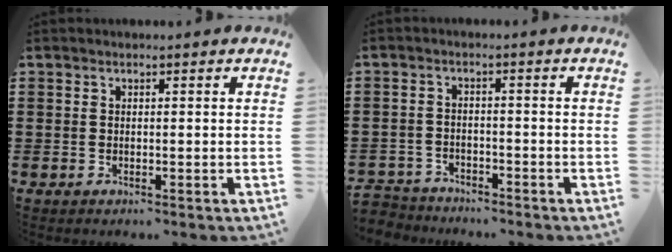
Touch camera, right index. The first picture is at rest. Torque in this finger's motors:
{"motor_torque": [-1.68, 0.46, -1.05, -0.02]}